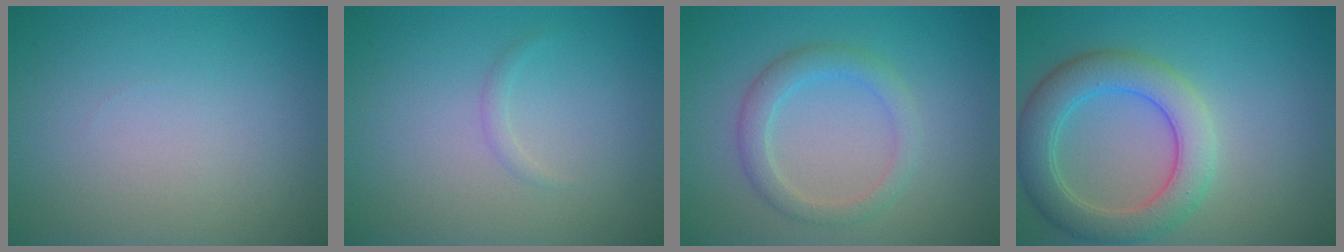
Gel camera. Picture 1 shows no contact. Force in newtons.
{"total": 0.7, "press": 0.7, "slide": 0.1}
{"total": 2.7, "press": 2.7, "slide": 0.3}
{"total": 5.5, "press": 5.5, "slide": 0.1}